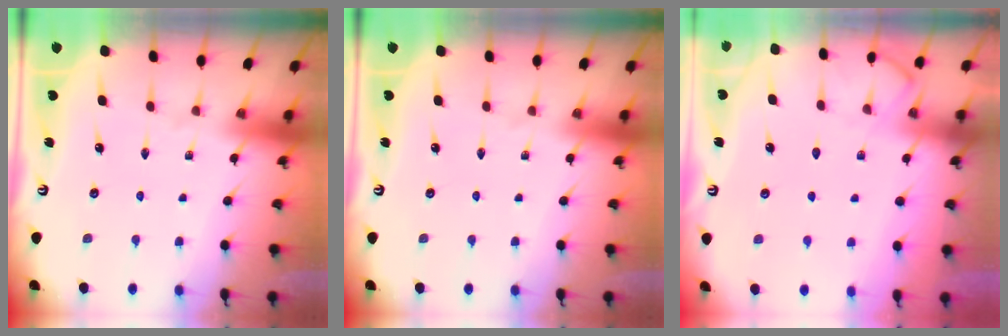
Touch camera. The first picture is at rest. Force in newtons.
{"total": 0.0}
{"total": 6.4, "press": 6.4, "slide": 0.7}